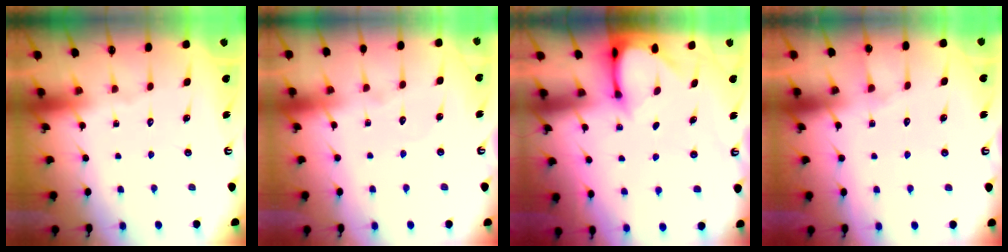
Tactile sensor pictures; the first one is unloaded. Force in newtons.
{"total": 2.6, "press": 2.6, "slide": 0.3}
{"total": 3.2, "press": 3.2, "slide": 0.3}
{"total": 5.4, "press": 5.4, "slide": 0.5}